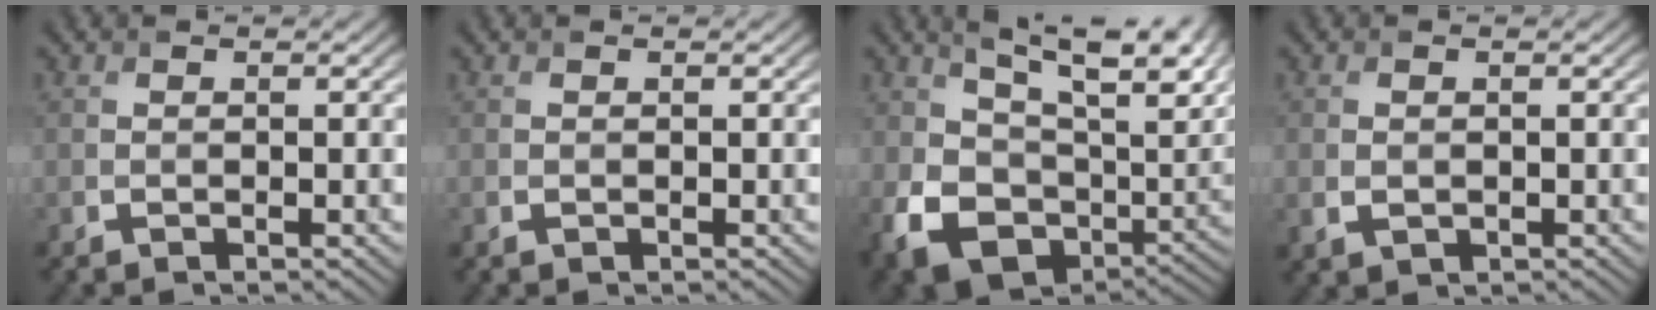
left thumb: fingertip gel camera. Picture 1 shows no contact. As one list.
[{"total": 0.0}, {"total": 16.6, "force": [5.9, 9.4, 12.3], "torque": [-0.254, -0.006, 0.136]}, {"total": 1.6, "force": [-0.1, 1.1, 1.1], "torque": [-0.028, -0.004, 0.004]}]